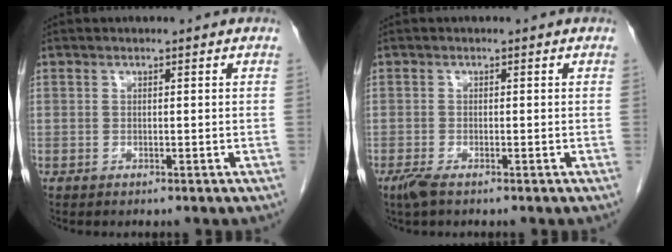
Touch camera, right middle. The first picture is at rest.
{"total": 2.0, "force": [-1.3, 0.4, 1.4], "torque": [-0.037, -0.007, -0.027]}